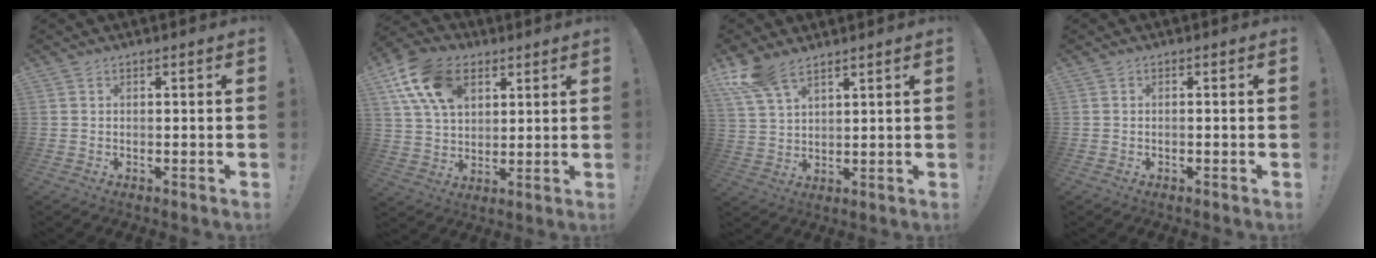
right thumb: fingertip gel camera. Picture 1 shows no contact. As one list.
[{"total": 16.8, "force": [8.0, 11.2, 9.7], "torque": [-0.172, -0.023, 0.153]}, {"total": 8.7, "force": [6.6, 3.3, 4.5], "torque": [-0.089, -0.030, 0.129]}, {"total": 0.6, "force": [-0.5, -0.3, 0.3], "torque": [-0.013, 0.002, -0.007]}]